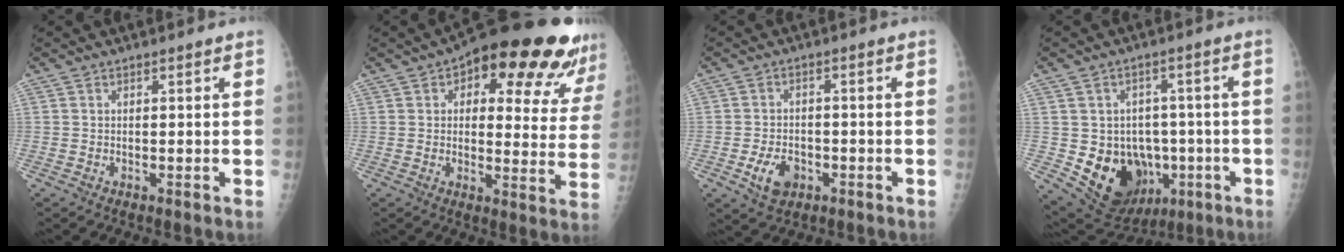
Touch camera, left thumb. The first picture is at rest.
{"total": 22.1, "force": [13.2, 8.5, 15.6], "torque": [-0.168, -0.028, 0.164]}
{"total": 6.1, "force": [-2.5, 4.1, 3.7], "torque": [-0.055, 0.011, -0.038]}
{"total": 15.8, "force": [-3.8, 12.5, 8.9], "torque": [-0.107, 0.019, -0.031]}